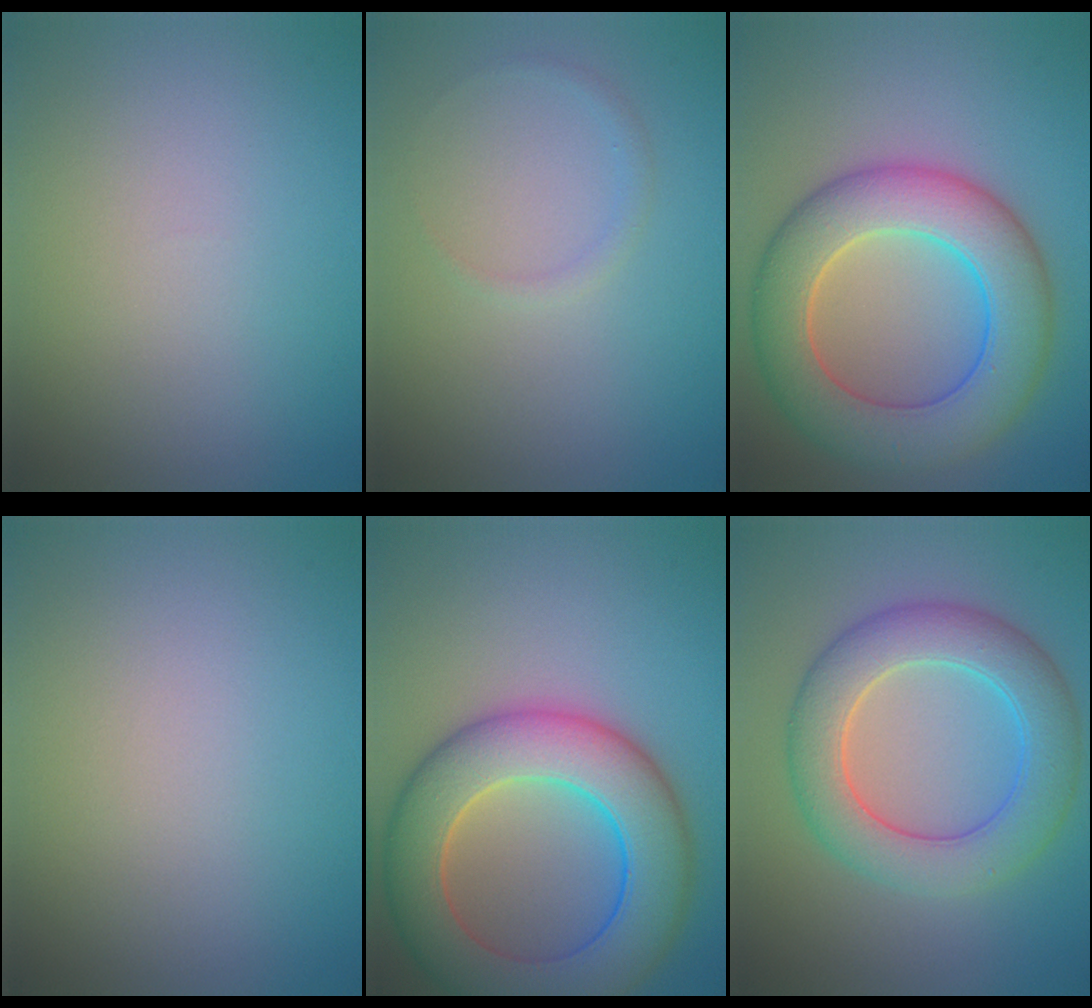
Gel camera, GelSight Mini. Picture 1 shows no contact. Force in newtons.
{"total": 0.9, "press": 0.8, "slide": 0.1}
{"total": 9.4, "press": 9.4, "slide": 0.4}
{"total": 0.0}
{"total": 11.1, "press": 11.1, "slide": 0.4}
{"total": 7.0, "press": 7.0, "slide": 0.3}